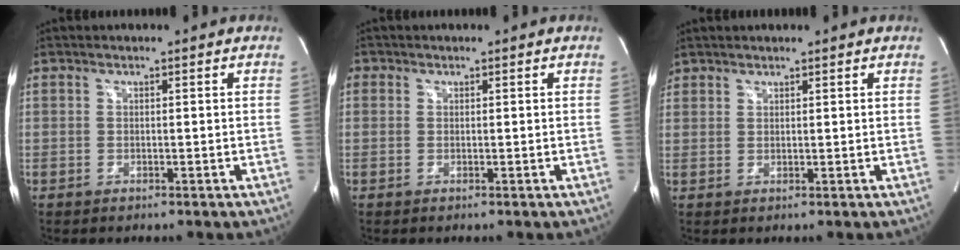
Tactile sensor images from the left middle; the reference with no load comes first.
{"total": 1.1, "force": [0.4, 1.0, 0.2], "torque": [0.004, 0.004, 0.005]}
{"total": 1.6, "force": [1.4, 0.7, 0.1], "torque": [0.001, 0.010, 0.024]}